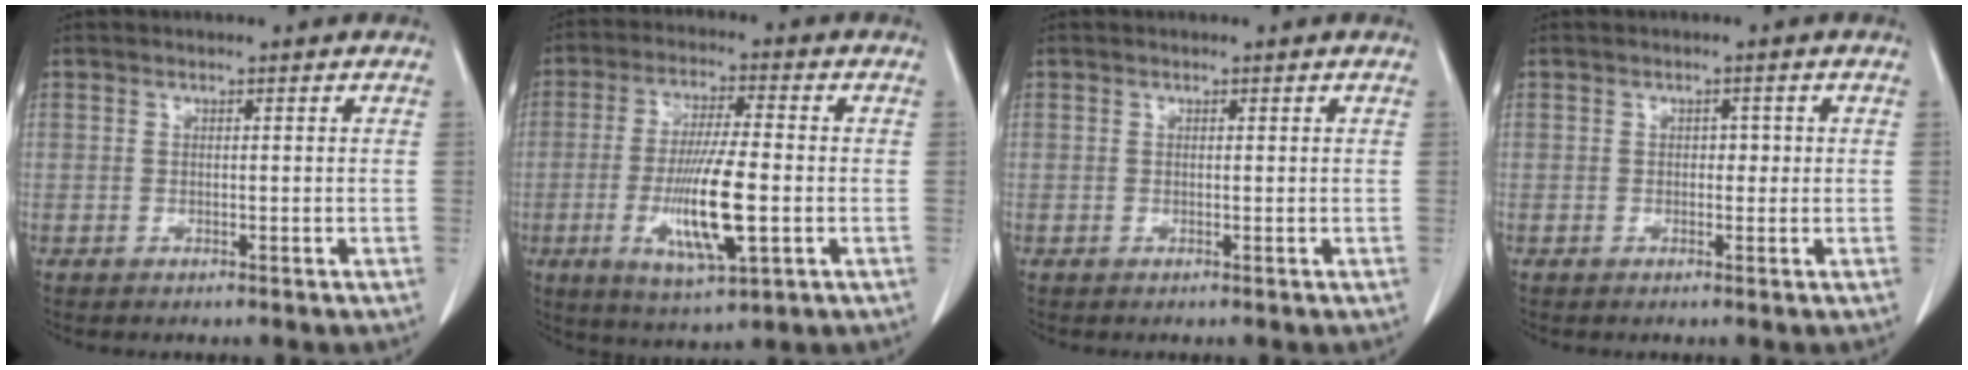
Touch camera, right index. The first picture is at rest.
{"total": 11.9, "force": [-2.6, 1.8, 11.5], "torque": [-0.220, -0.015, -0.044]}
{"total": 0.0}
{"total": 1.4, "force": [0.1, 1.0, 1.0], "torque": [-0.007, 0.004, -0.002]}